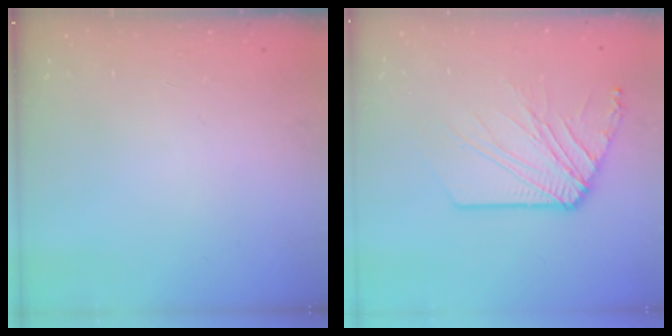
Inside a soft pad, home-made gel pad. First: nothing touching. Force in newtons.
{"total": 11.5, "press": 11.5, "slide": 0.8}